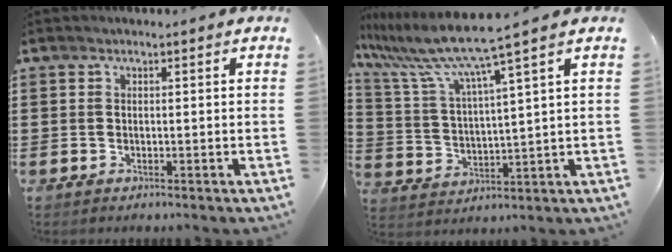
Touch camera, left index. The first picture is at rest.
{"total": 8.8, "force": [6.8, -0.6, 5.6], "torque": [-0.136, -0.040, 0.112]}